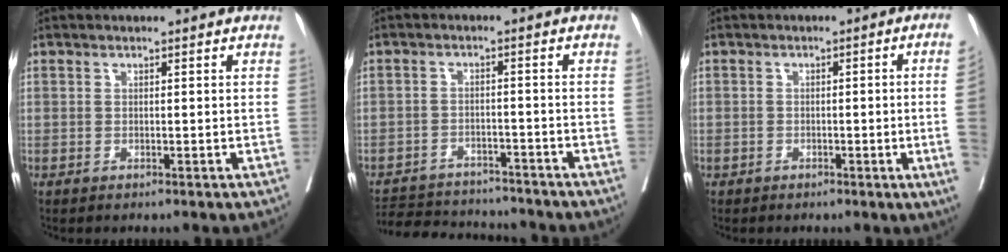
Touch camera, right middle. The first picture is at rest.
{"total": 11.2, "force": [-10.6, 2.8, 2.2], "torque": [-0.038, 0.007, -0.152]}
{"total": 5.2, "force": [-1.0, -0.7, 5.0], "torque": [-0.057, 0.000, -0.015]}